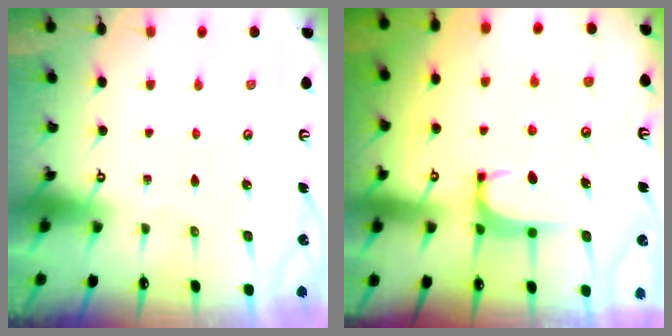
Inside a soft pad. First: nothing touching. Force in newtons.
{"total": 1.8, "press": 1.7, "slide": 0.5}